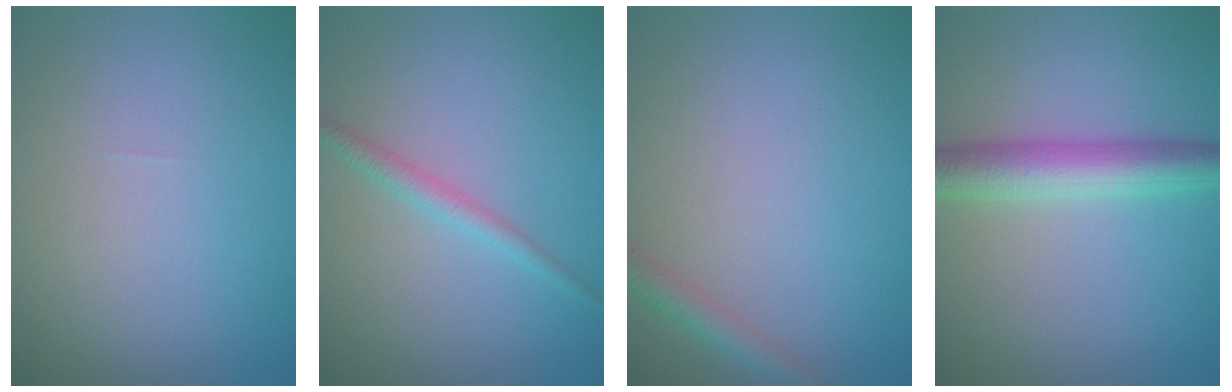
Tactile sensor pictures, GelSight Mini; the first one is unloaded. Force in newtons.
{"total": 1.8, "press": 1.8, "slide": 0.0}
{"total": 1.9, "press": 1.9, "slide": 0.1}
{"total": 5.0, "press": 5.0, "slide": 0.1}